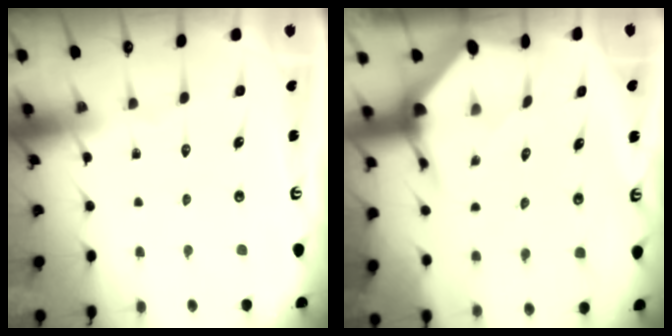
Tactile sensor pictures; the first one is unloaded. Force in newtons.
{"total": 3.6, "press": 3.6, "slide": 0.5}